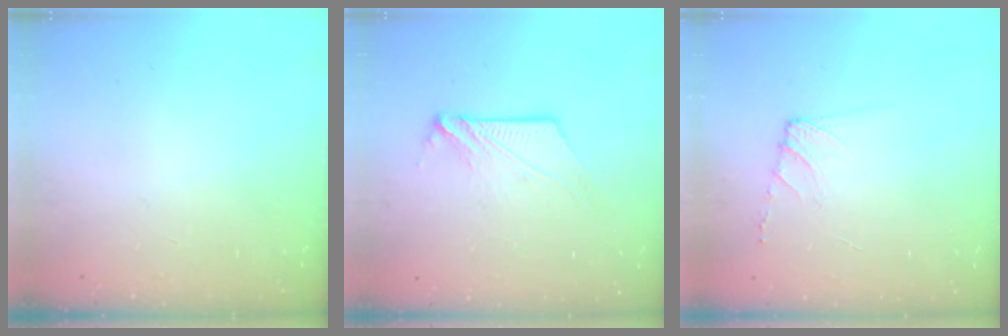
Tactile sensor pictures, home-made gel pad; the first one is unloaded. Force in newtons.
{"total": 7.4, "press": 7.4, "slide": 0.5}
{"total": 7.0, "press": 6.9, "slide": 1.0}